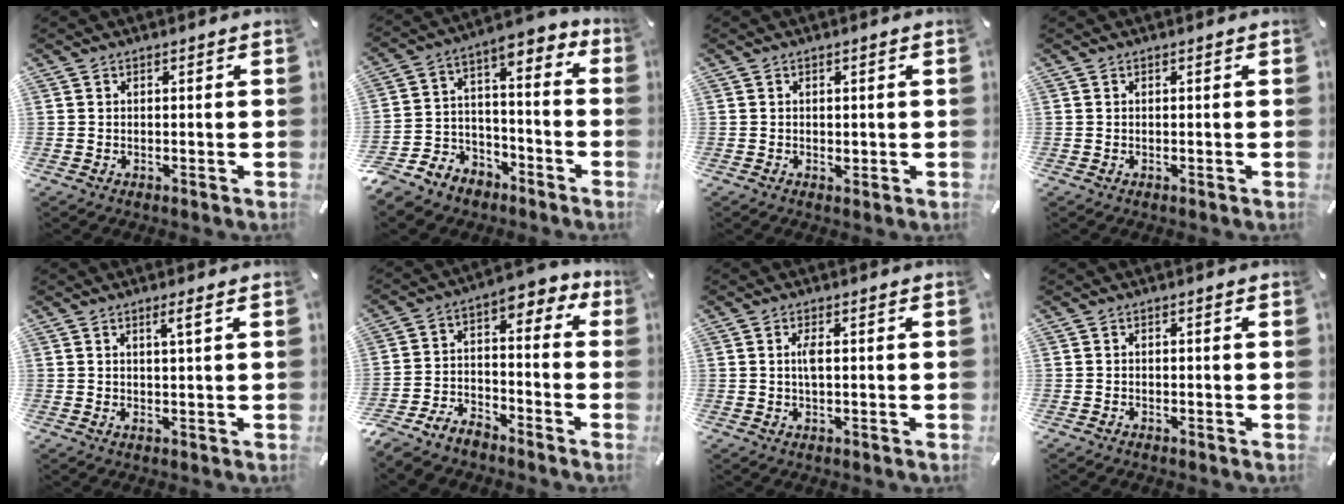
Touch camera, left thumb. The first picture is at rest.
{"total": 8.5, "force": [-4.4, 7.2, 1.1], "torque": [-0.038, 0.014, -0.078]}
{"total": 0.9, "force": [-0.2, 0.6, 0.6], "torque": [-0.012, 0.000, -0.003]}
{"total": 0.0}
{"total": 3.1, "force": [1.1, -0.2, 2.9], "torque": [-0.049, -0.007, 0.014]}
{"total": 8.1, "force": [-6.2, 4.8, 2.3], "torque": [-0.050, 0.025, -0.122]}
{"total": 2.5, "force": [0.3, 0.5, 2.5], "torque": [-0.050, -0.002, 0.003]}
{"total": 0.6, "force": [-0.5, 0.1, 0.1], "torque": [-0.004, 0.000, -0.011]}